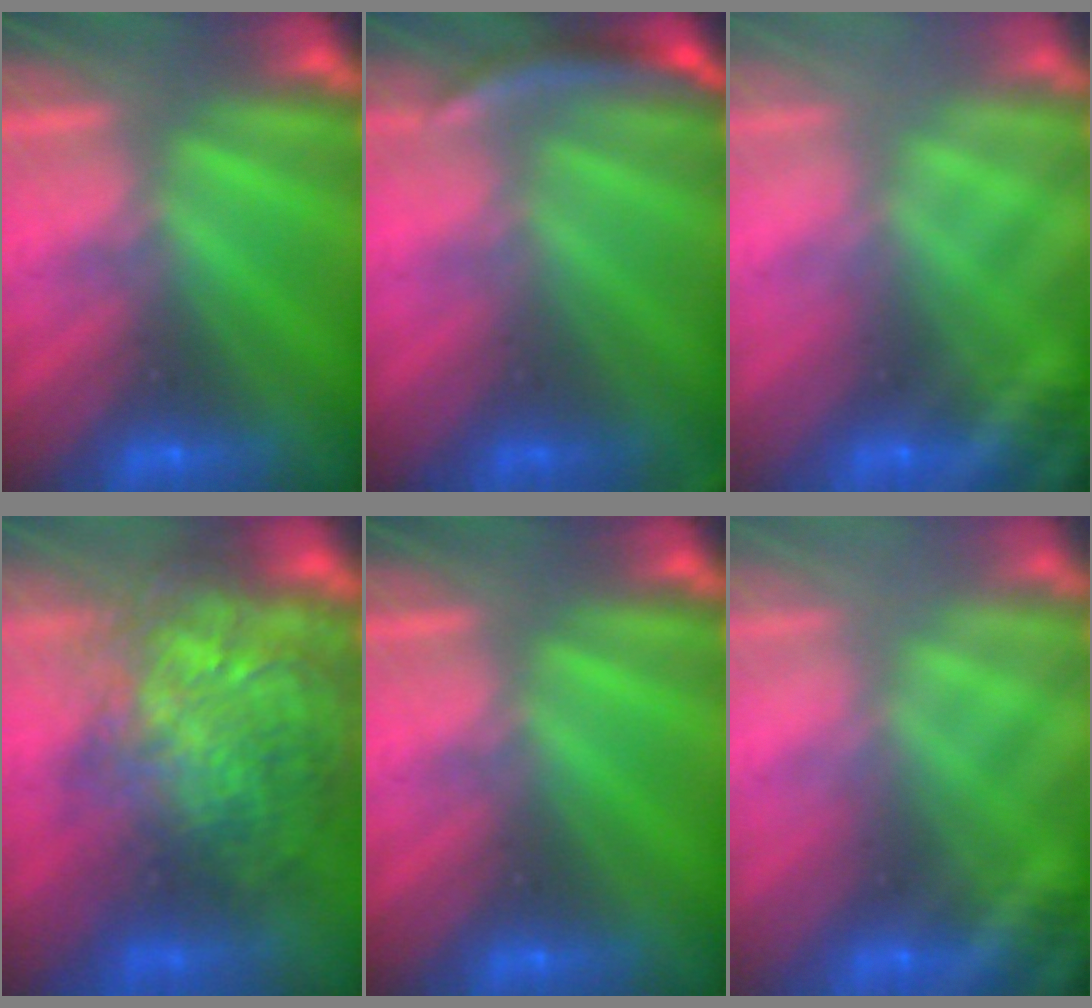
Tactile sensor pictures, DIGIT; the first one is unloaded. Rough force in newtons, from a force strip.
{"total": 2.9}
{"total": 2.9}
{"total": 10.1}
{"total": 0.0}
{"total": 2.9}